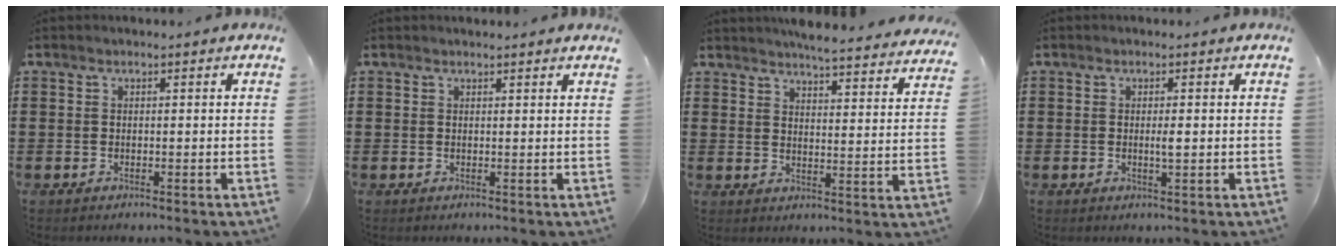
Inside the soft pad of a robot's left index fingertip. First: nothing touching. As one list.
[{"total": 0.9, "force": [0.9, 0.0, 0.2], "torque": [-0.006, -0.002, 0.018]}, {"total": 4.9, "force": [4.8, -0.3, 1.0], "torque": [-0.034, -0.035, 0.083]}, {"total": 1.5, "force": [0.1, 0.2, 1.5], "torque": [-0.029, -0.004, 0.001]}]